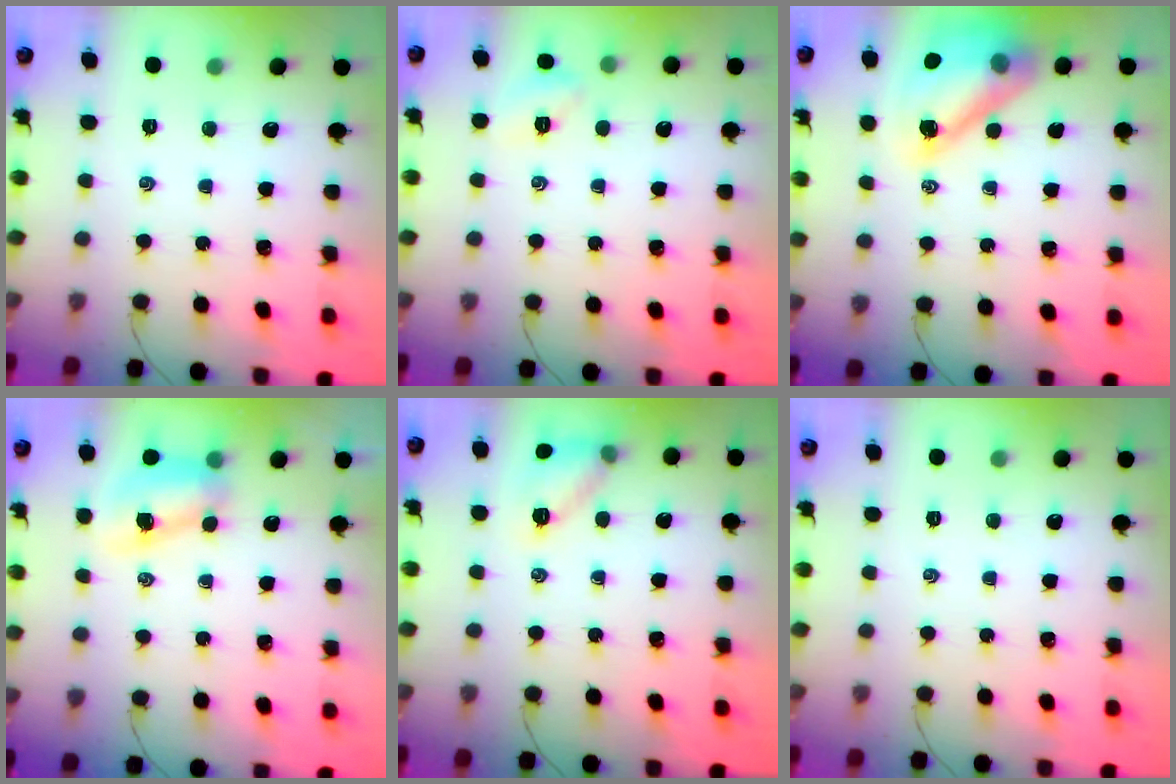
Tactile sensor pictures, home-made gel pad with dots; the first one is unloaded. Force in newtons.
{"total": 5.1, "press": 4.9, "slide": 1.4}
{"total": 14.7, "press": 14.0, "slide": 4.3}
{"total": 8.4, "press": 8.3, "slide": 1.2}
{"total": 10.3, "press": 10.2, "slide": 1.1}
{"total": 0.0}